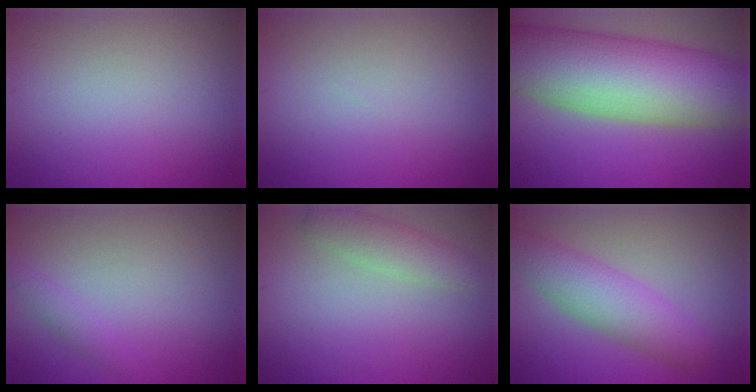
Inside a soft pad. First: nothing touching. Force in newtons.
{"total": 0.0}
{"total": 13.3, "press": 13.3, "slide": 0.7}
{"total": 1.0, "press": 1.0, "slide": 0.1}
{"total": 2.6, "press": 2.6, "slide": 0.1}
{"total": 4.9, "press": 4.9, "slide": 0.1}